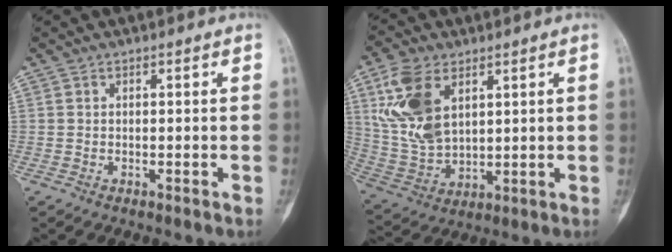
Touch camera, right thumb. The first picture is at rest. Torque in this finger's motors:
{"motor_torque": [0.79, 1.94, 0.64, -0.38, 0.16]}